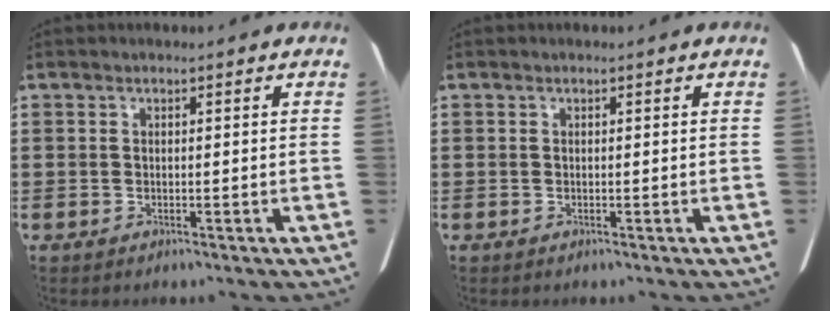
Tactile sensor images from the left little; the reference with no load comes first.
{"total": 0.0}